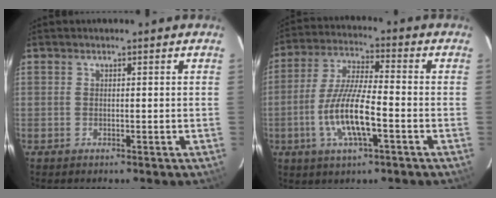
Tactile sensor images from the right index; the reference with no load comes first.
{"total": 12.0, "force": [-4.0, 2.6, 11.0], "torque": [-0.228, -0.006, -0.075]}